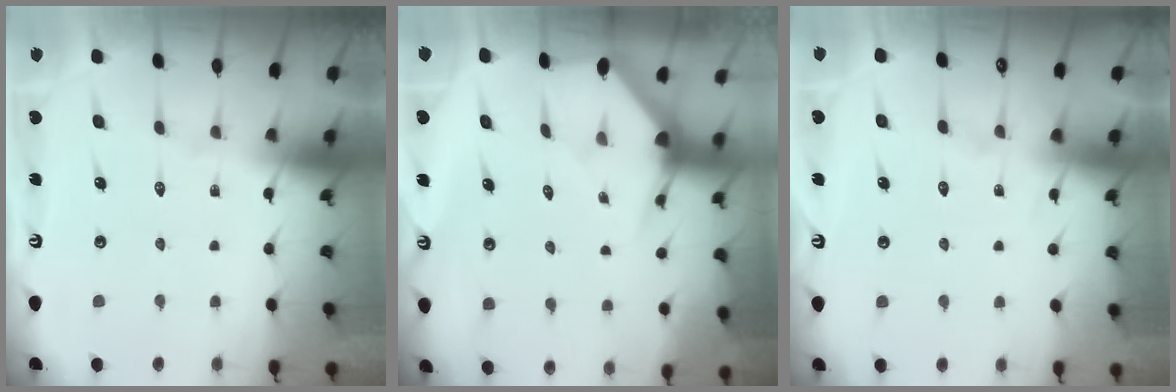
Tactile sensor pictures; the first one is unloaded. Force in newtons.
{"total": 3.2, "press": 3.2, "slide": 0.3}
{"total": 4.7, "press": 4.7, "slide": 0.5}